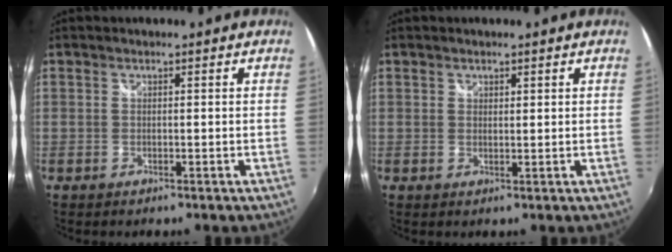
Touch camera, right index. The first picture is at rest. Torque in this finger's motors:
{"motor_torque": [-0.08, 0.00, -0.02, 0.00]}